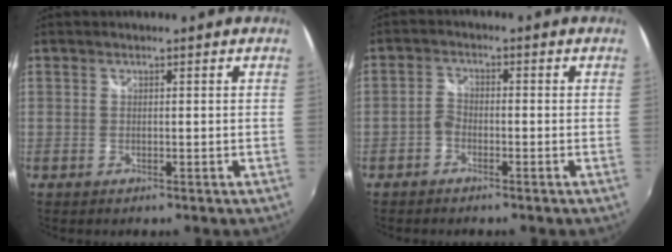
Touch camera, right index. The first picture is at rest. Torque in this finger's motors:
{"motor_torque": [-0.05, 0.03, 0.00, 0.00]}